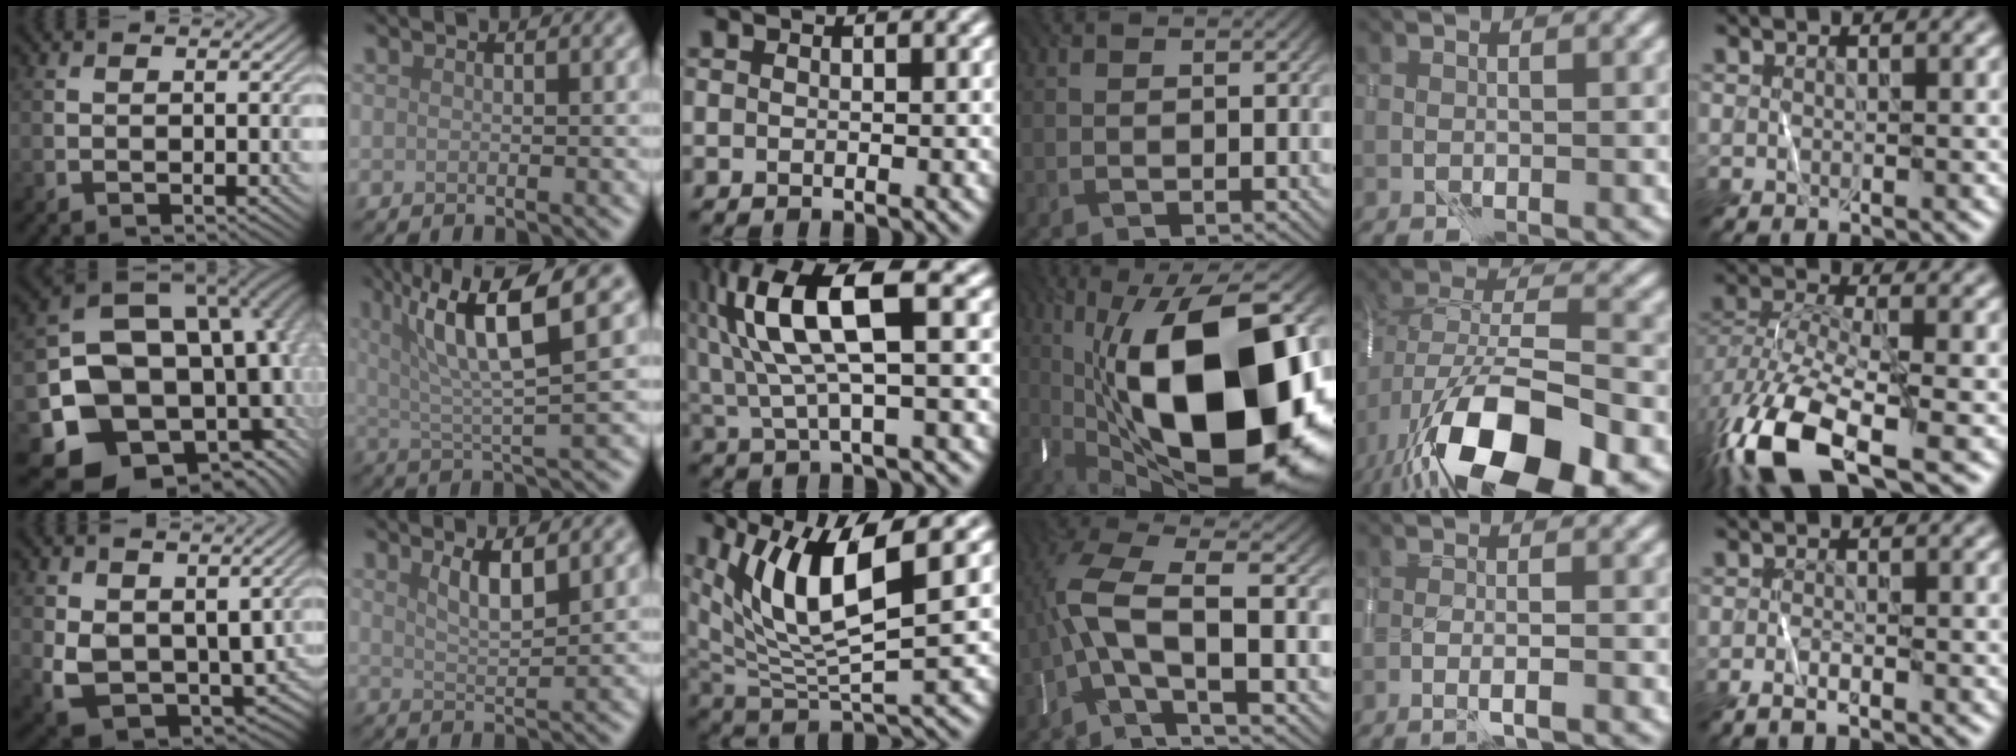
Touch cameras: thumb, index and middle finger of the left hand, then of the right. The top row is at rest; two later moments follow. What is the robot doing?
{"motion": "wrap", "object": "ribbon"}